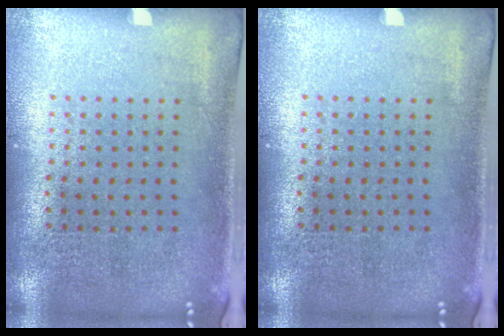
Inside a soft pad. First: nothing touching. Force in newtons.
{"total": 0.0}